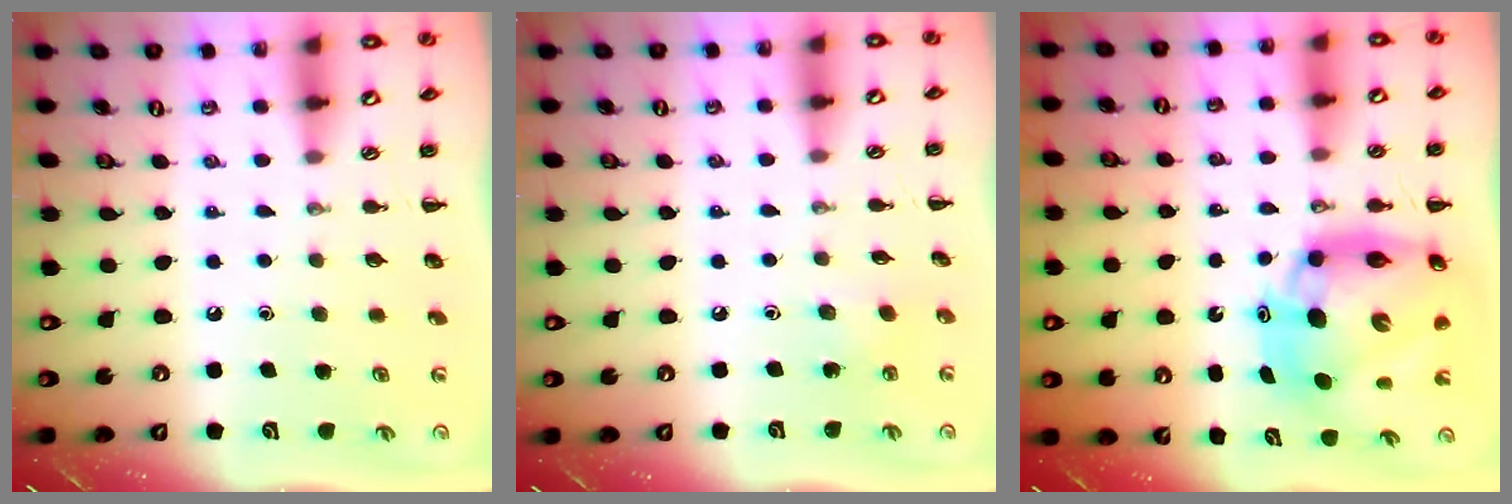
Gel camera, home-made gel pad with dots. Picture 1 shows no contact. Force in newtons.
{"total": 2.8, "press": 2.7, "slide": 0.9}
{"total": 13.7, "press": 13.0, "slide": 4.2}